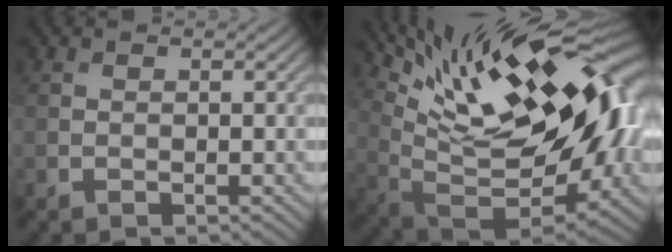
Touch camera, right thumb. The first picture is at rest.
{"total": 20.3, "force": [8.5, 7.9, 16.7], "torque": [-0.268, 0.031, 0.137]}